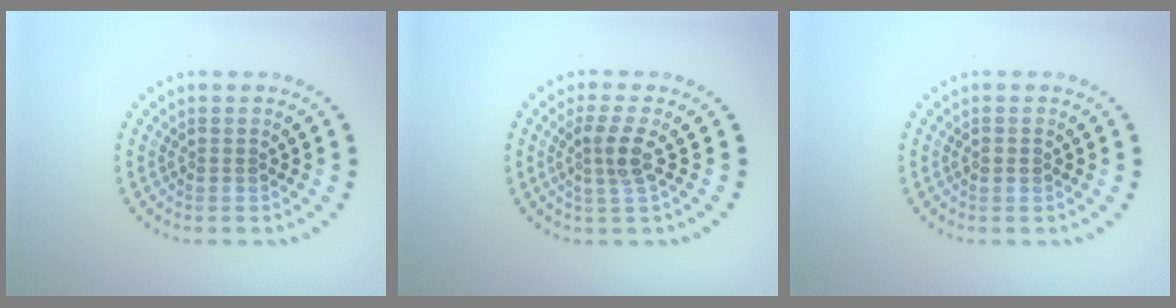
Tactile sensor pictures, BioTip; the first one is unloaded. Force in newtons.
{"total": 2.4, "press": 1.7, "slide": 1.6}
{"total": 0.8, "press": 0.8, "slide": 0.2}